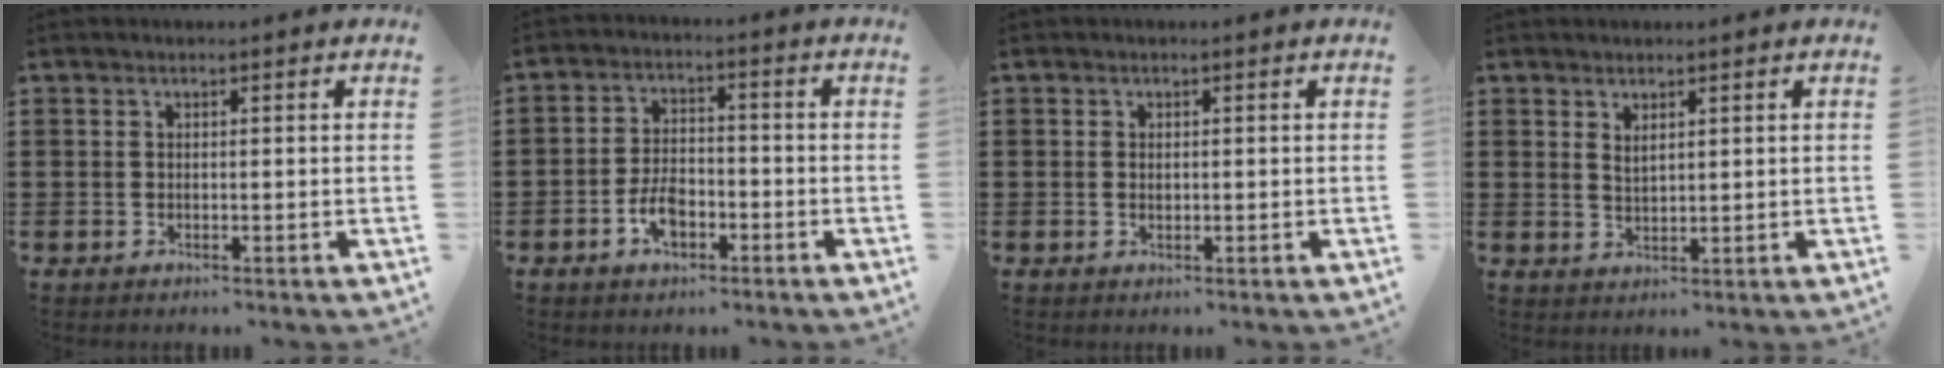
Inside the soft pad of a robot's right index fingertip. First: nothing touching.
{"total": 5.4, "force": [-2.5, 2.9, 3.8], "torque": [-0.083, 0.002, -0.050]}
{"total": 0.8, "force": [0.0, 0.5, 0.6], "torque": [-0.014, 0.002, 0.000]}
{"total": 1.6, "force": [1.3, 0.6, 0.9], "torque": [-0.019, 0.001, 0.024]}